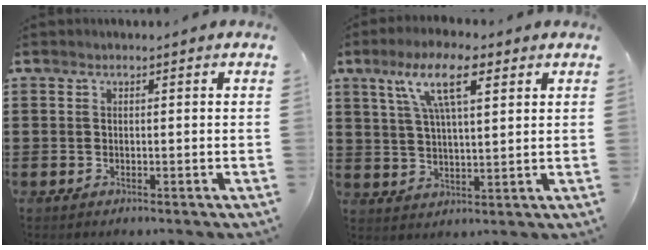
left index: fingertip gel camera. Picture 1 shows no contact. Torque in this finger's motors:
{"motor_torque": [2.14, 0.00, 0.87, 0.21]}